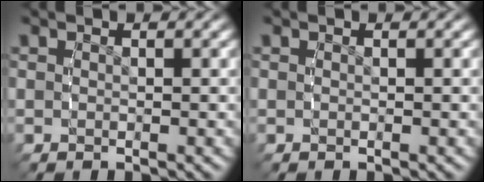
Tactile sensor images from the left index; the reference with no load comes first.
{"total": 0.0}